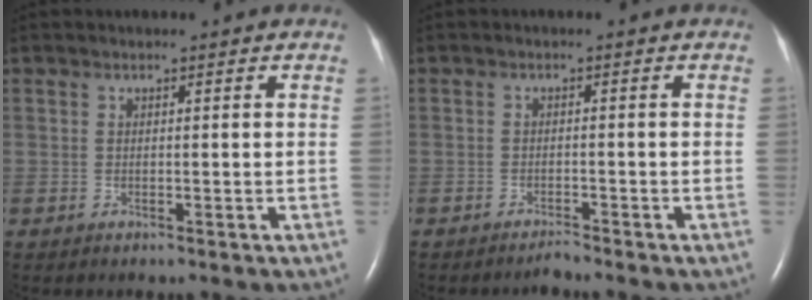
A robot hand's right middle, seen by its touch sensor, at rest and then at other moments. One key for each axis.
{"total": 1.2, "fx": -1.2, "fy": -0.1, "fz": 0.1, "tx": -0.004, "ty": -0.004, "tz": -0.017}